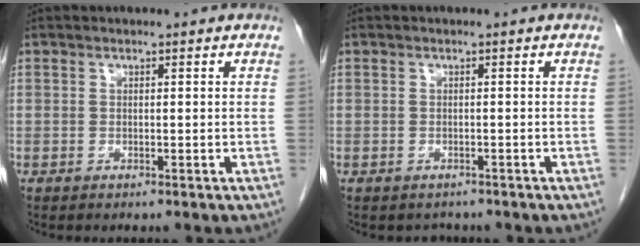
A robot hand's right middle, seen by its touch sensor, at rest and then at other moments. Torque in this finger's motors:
{"motor_torque": [-0.10, 0.11, -0.04, -0.01]}